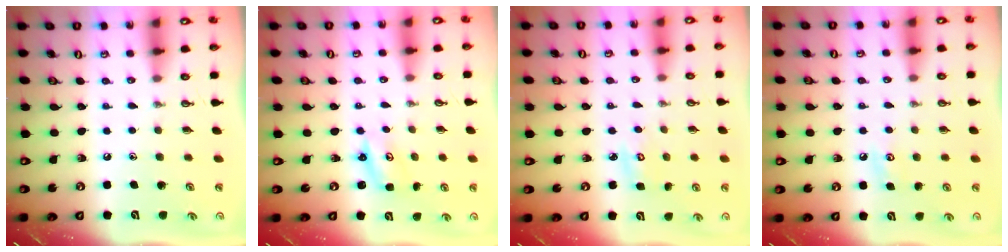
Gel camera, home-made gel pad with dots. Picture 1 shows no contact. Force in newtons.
{"total": 2.6, "press": 2.6, "slide": 0.2}
{"total": 3.1, "press": 3.1, "slide": 0.2}
{"total": 5.6, "press": 5.6, "slide": 0.6}